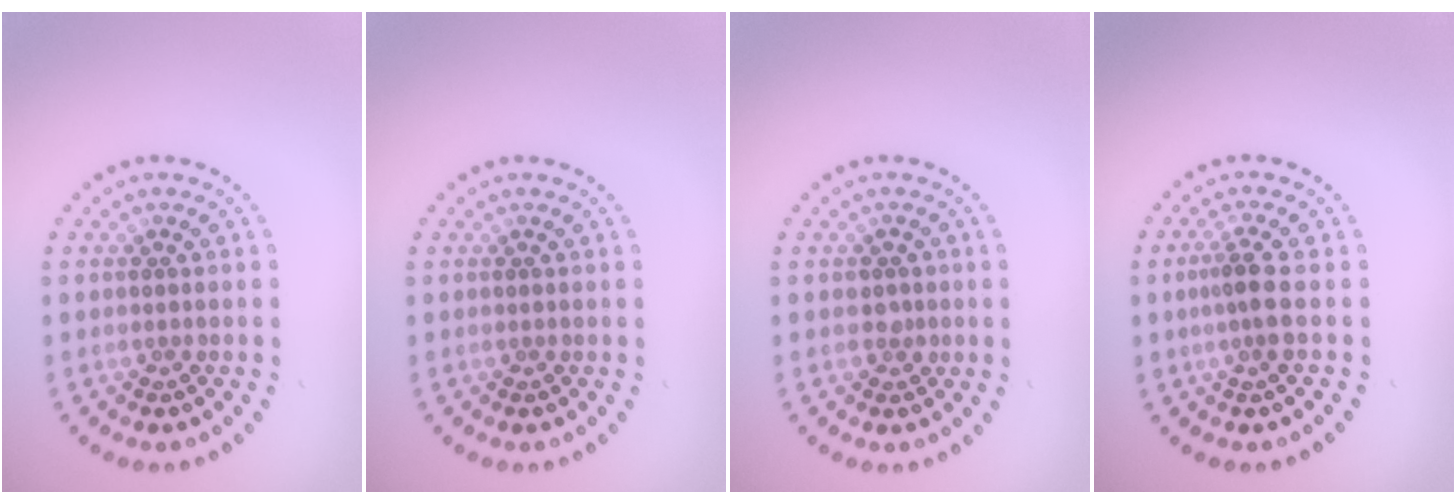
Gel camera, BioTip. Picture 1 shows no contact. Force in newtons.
{"total": 0.0}
{"total": 1.4, "press": 1.4, "slide": 0.3}
{"total": 2.3, "press": 1.8, "slide": 1.4}